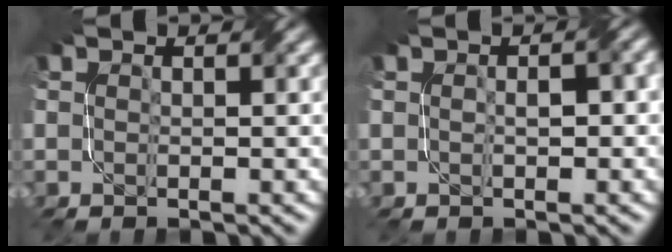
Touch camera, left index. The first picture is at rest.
{"total": 2.0, "force": [0.2, 0.9, 1.8], "torque": [-0.025, -0.002, 0.004]}